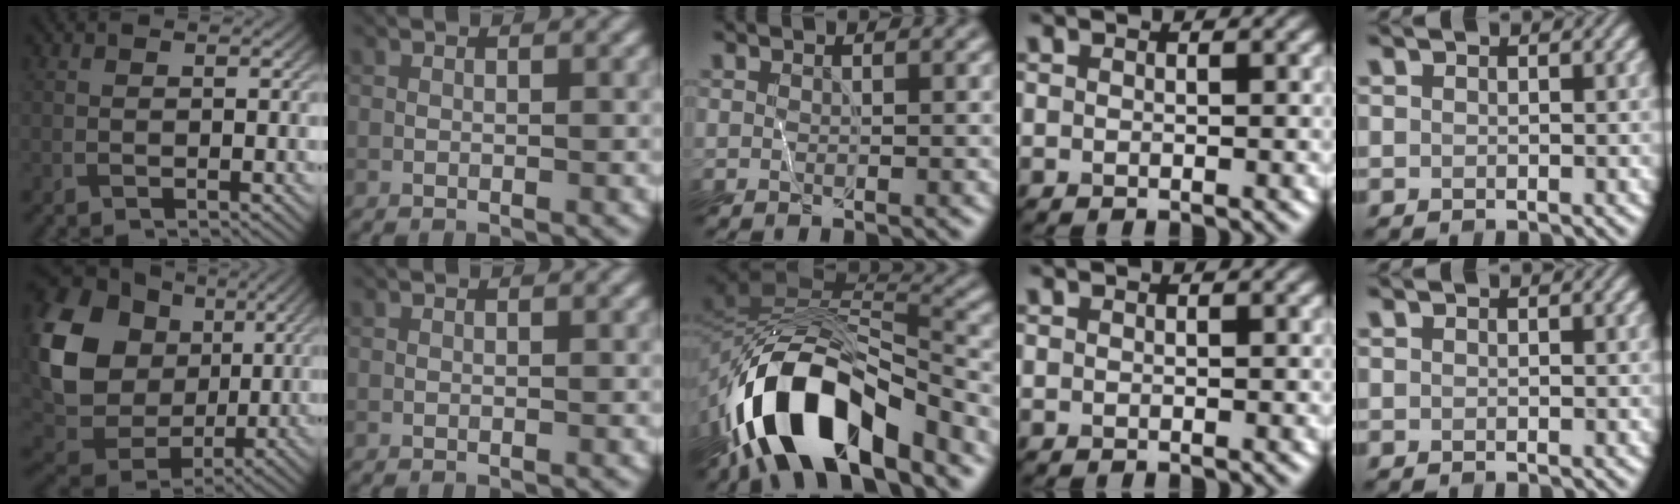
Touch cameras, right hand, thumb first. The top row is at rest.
{"thumb": {"total": 19.6, "force": [3.9, 16.0, 10.6], "torque": [-0.283, 0.003, 0.103]}, "middle": {"total": 12.4, "force": [-7.7, 5.3, 8.1], "torque": [-0.141, -0.006, -0.140]}}